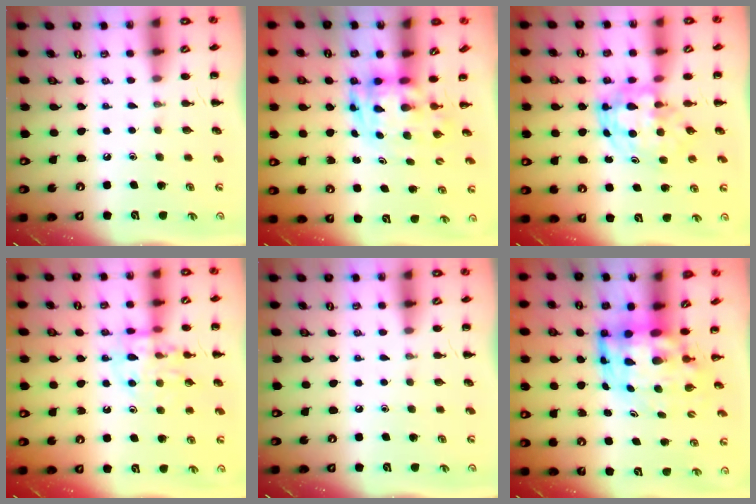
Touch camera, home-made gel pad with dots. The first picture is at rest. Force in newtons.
{"total": 3.6, "press": 3.5, "slide": 0.8}
{"total": 5.0, "press": 4.9, "slide": 1.2}
{"total": 11.7, "press": 11.6, "slide": 1.2}
{"total": 0.0}
{"total": 7.4, "press": 7.1, "slide": 2.2}